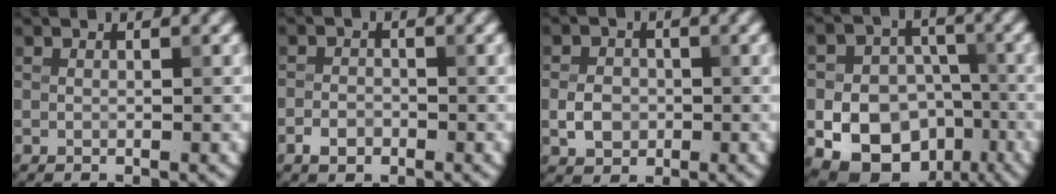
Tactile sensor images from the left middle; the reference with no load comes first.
{"total": 1.8, "force": [-1.0, 1.2, 0.8], "torque": [-0.012, 0.001, -0.023]}
{"total": 2.6, "force": [-0.6, 2.1, 1.4], "torque": [-0.024, 0.000, -0.016]}
{"total": 14.0, "force": [-5.9, 11.3, 5.7], "torque": [-0.069, -0.039, -0.111]}